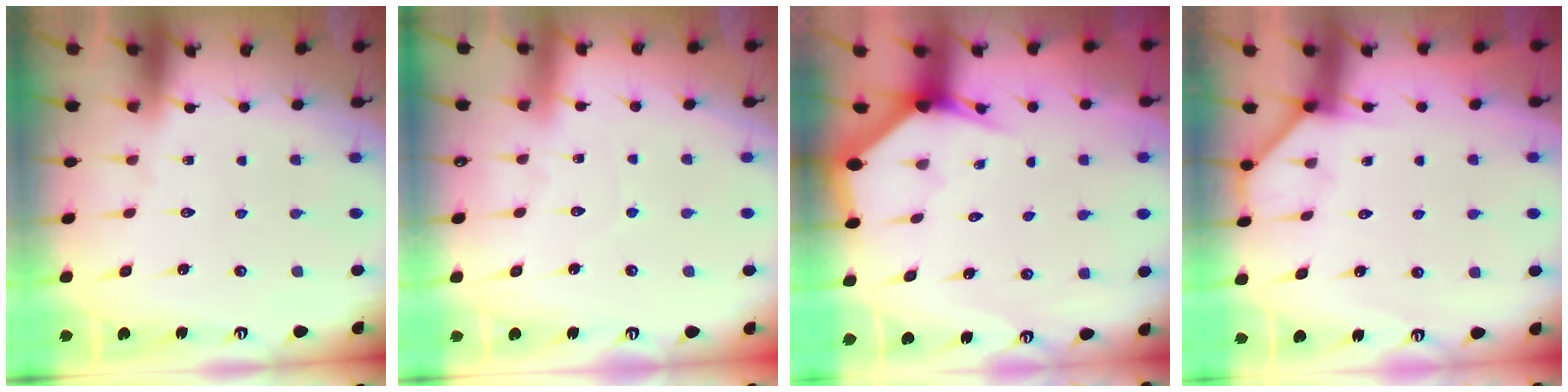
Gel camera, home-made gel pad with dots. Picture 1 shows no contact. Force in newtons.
{"total": 2.5, "press": 2.5, "slide": 0.3}
{"total": 2.9, "press": 2.9, "slide": 0.1}
{"total": 2.9, "press": 2.9, "slide": 0.5}